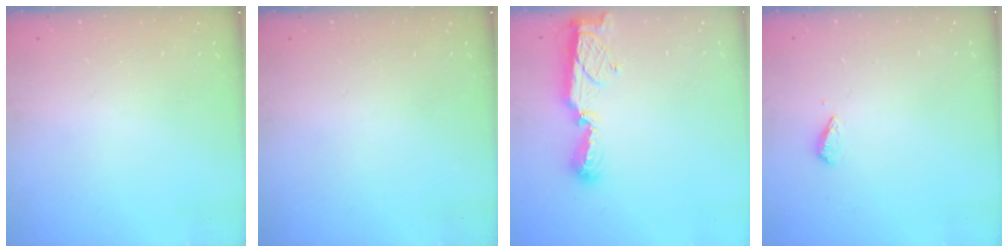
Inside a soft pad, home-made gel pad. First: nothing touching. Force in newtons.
{"total": 0.0}
{"total": 8.5, "press": 8.4, "slide": 0.2}
{"total": 2.9, "press": 2.9, "slide": 0.4}